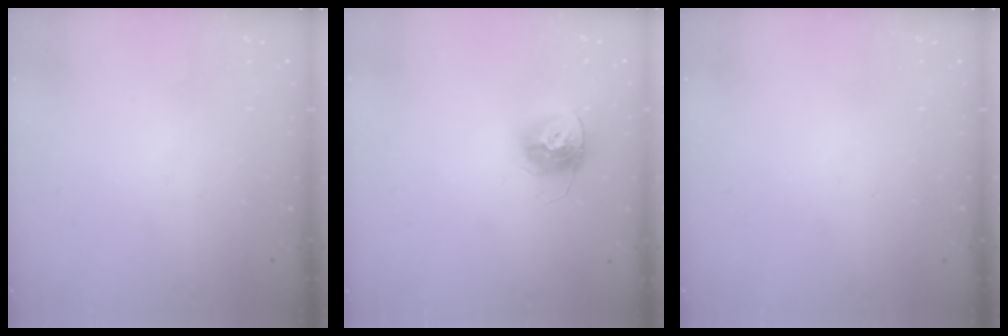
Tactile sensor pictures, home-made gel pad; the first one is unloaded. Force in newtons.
{"total": 12.3, "press": 12.2, "slide": 1.0}
{"total": 0.0}